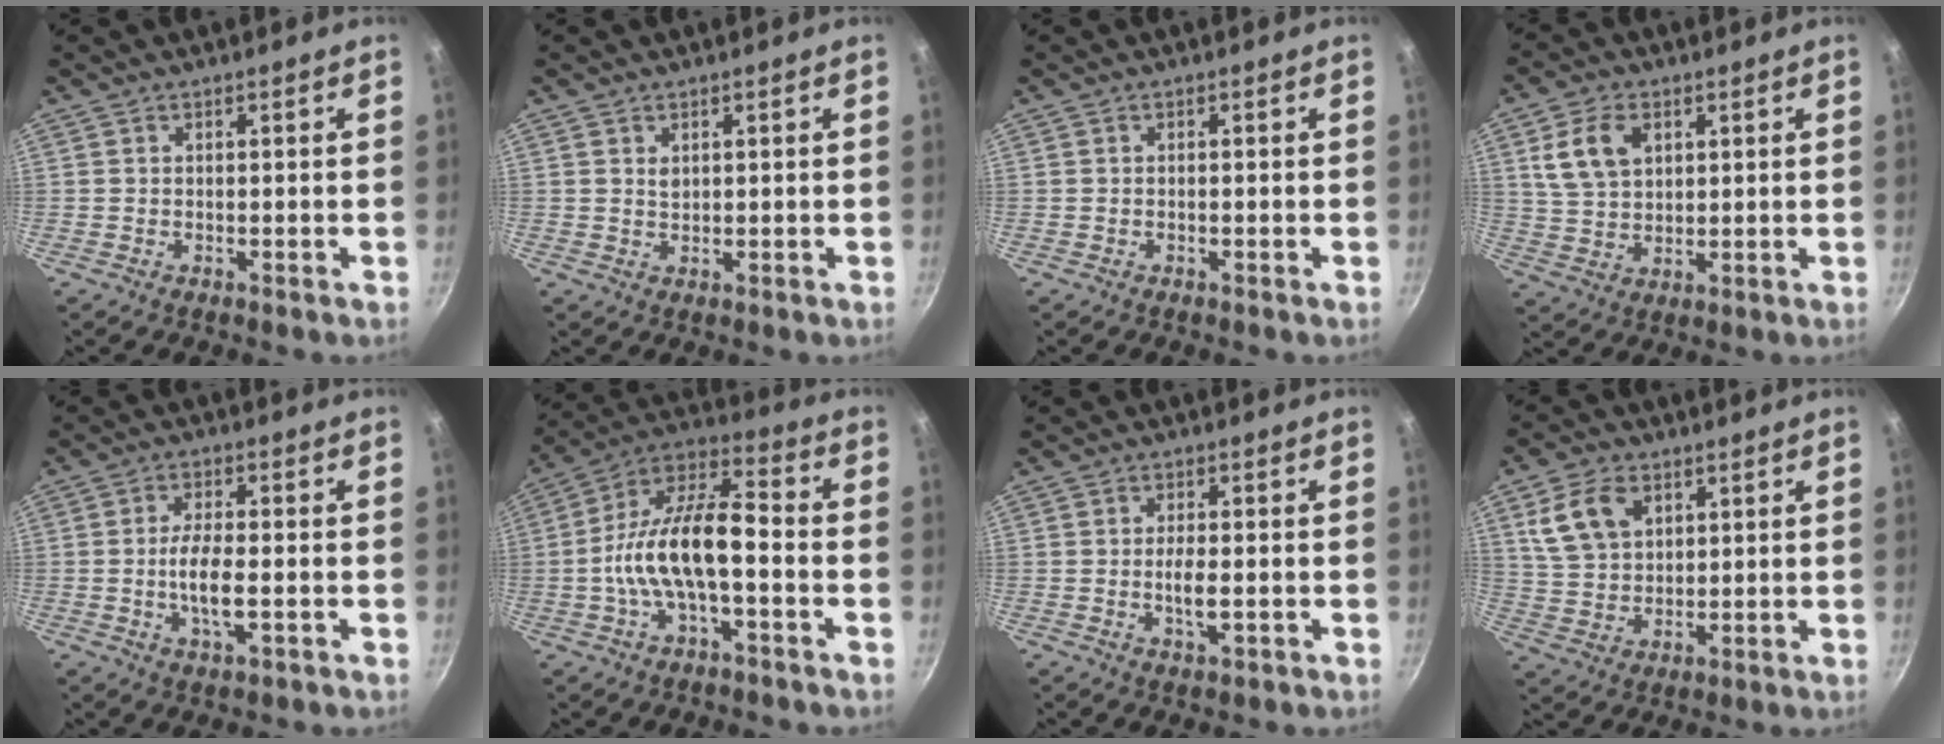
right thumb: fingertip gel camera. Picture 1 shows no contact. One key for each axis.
{"total": 1.4, "fx": 0.6, "fy": 0.9, "fz": 0.9, "tx": -0.010, "ty": -0.006, "tz": 0.016}
{"total": 0.0}
{"total": 9.0, "fx": 3.3, "fy": 6.0, "fz": 5.8, "tx": -0.100, "ty": -0.006, "tz": 0.069}
{"total": 6.7, "fx": -1.4, "fy": 2.8, "fz": 6.0, "tx": -0.115, "ty": 0.004, "tz": -0.025}
{"total": 15.5, "fx": -2.8, "fy": 6.4, "fz": 13.9, "tx": -0.266, "ty": 0.053, "tz": -0.055}
{"total": 4.0, "fx": -0.9, "fy": 1.7, "fz": 3.5, "tx": -0.062, "ty": -0.001, "tz": -0.016}
{"total": 10.2, "fx": 4.2, "fy": 6.9, "fz": 6.2, "tx": -0.102, "ty": -0.007, "tz": 0.086}